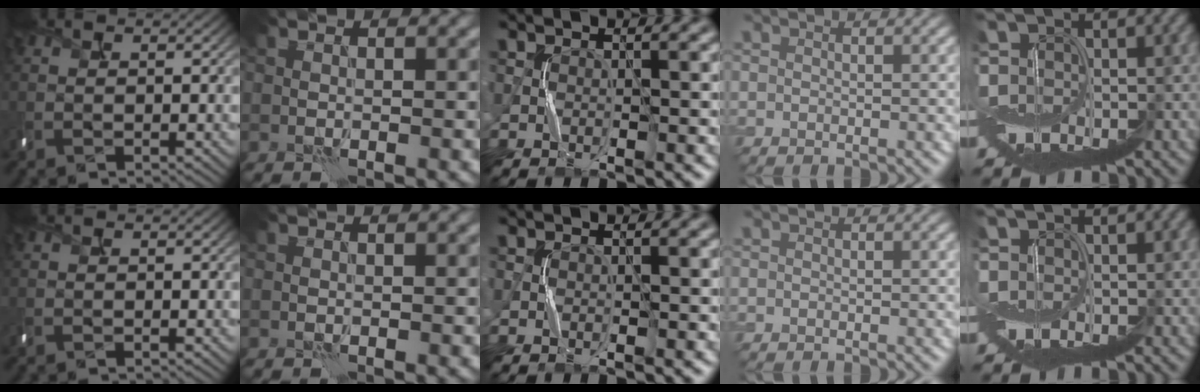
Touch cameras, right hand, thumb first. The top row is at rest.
{}